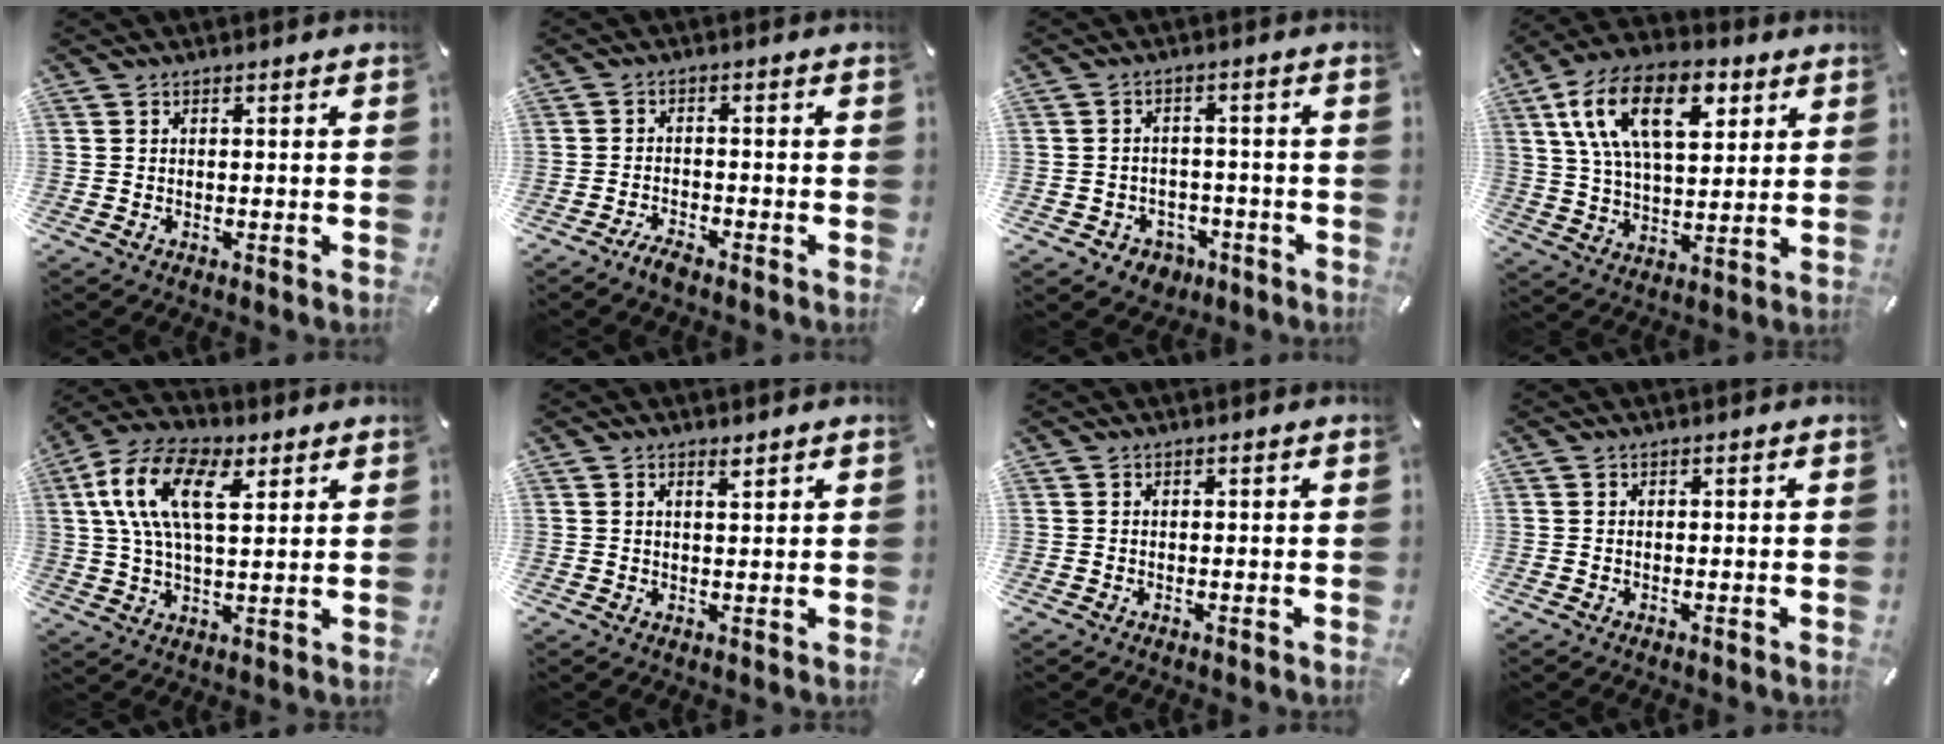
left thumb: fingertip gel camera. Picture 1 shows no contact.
{"total": 2.9, "force": [-2.6, 0.6, 1.2], "torque": [-0.026, 0.013, -0.052]}
{"total": 4.5, "force": [-2.2, 3.8, 1.0], "torque": [-0.017, 0.013, -0.037]}
{"total": 18.6, "force": [7.9, 10.1, 13.5], "torque": [-0.266, -0.011, 0.130]}
{"total": 15.0, "force": [5.8, 7.6, 11.6], "torque": [-0.264, 0.002, 0.101]}
{"total": 1.5, "force": [1.3, 0.2, 0.7], "torque": [-0.016, -0.002, 0.024]}
{"total": 0.0}
{"total": 0.0}